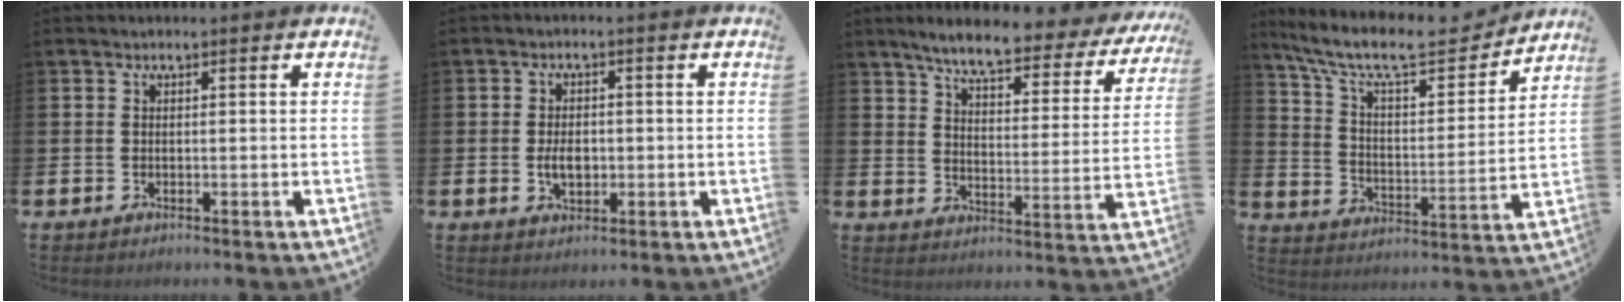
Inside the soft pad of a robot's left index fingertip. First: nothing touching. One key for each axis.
{"total": 3.4, "fx": -0.2, "fy": 2.1, "fz": 2.6, "tx": -0.034, "ty": -0.002, "tz": -0.008}
{"total": 6.7, "fx": 5.9, "fy": 0.9, "fz": 3.1, "tx": -0.079, "ty": -0.041, "tz": 0.092}
{"total": 10.8, "fx": 9.4, "fy": 2.7, "fz": 4.5, "tx": -0.125, "ty": -0.057, "tz": 0.161}